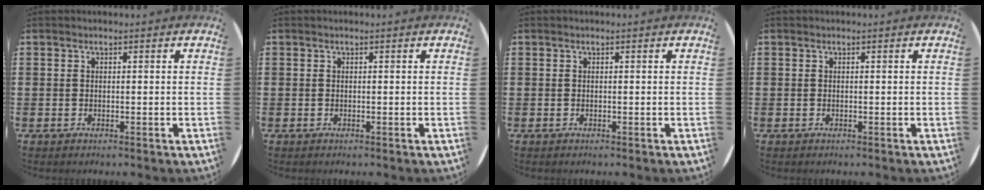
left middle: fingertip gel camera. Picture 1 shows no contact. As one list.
[{"total": 0.0}, {"total": 0.0}, {"total": 0.0}]